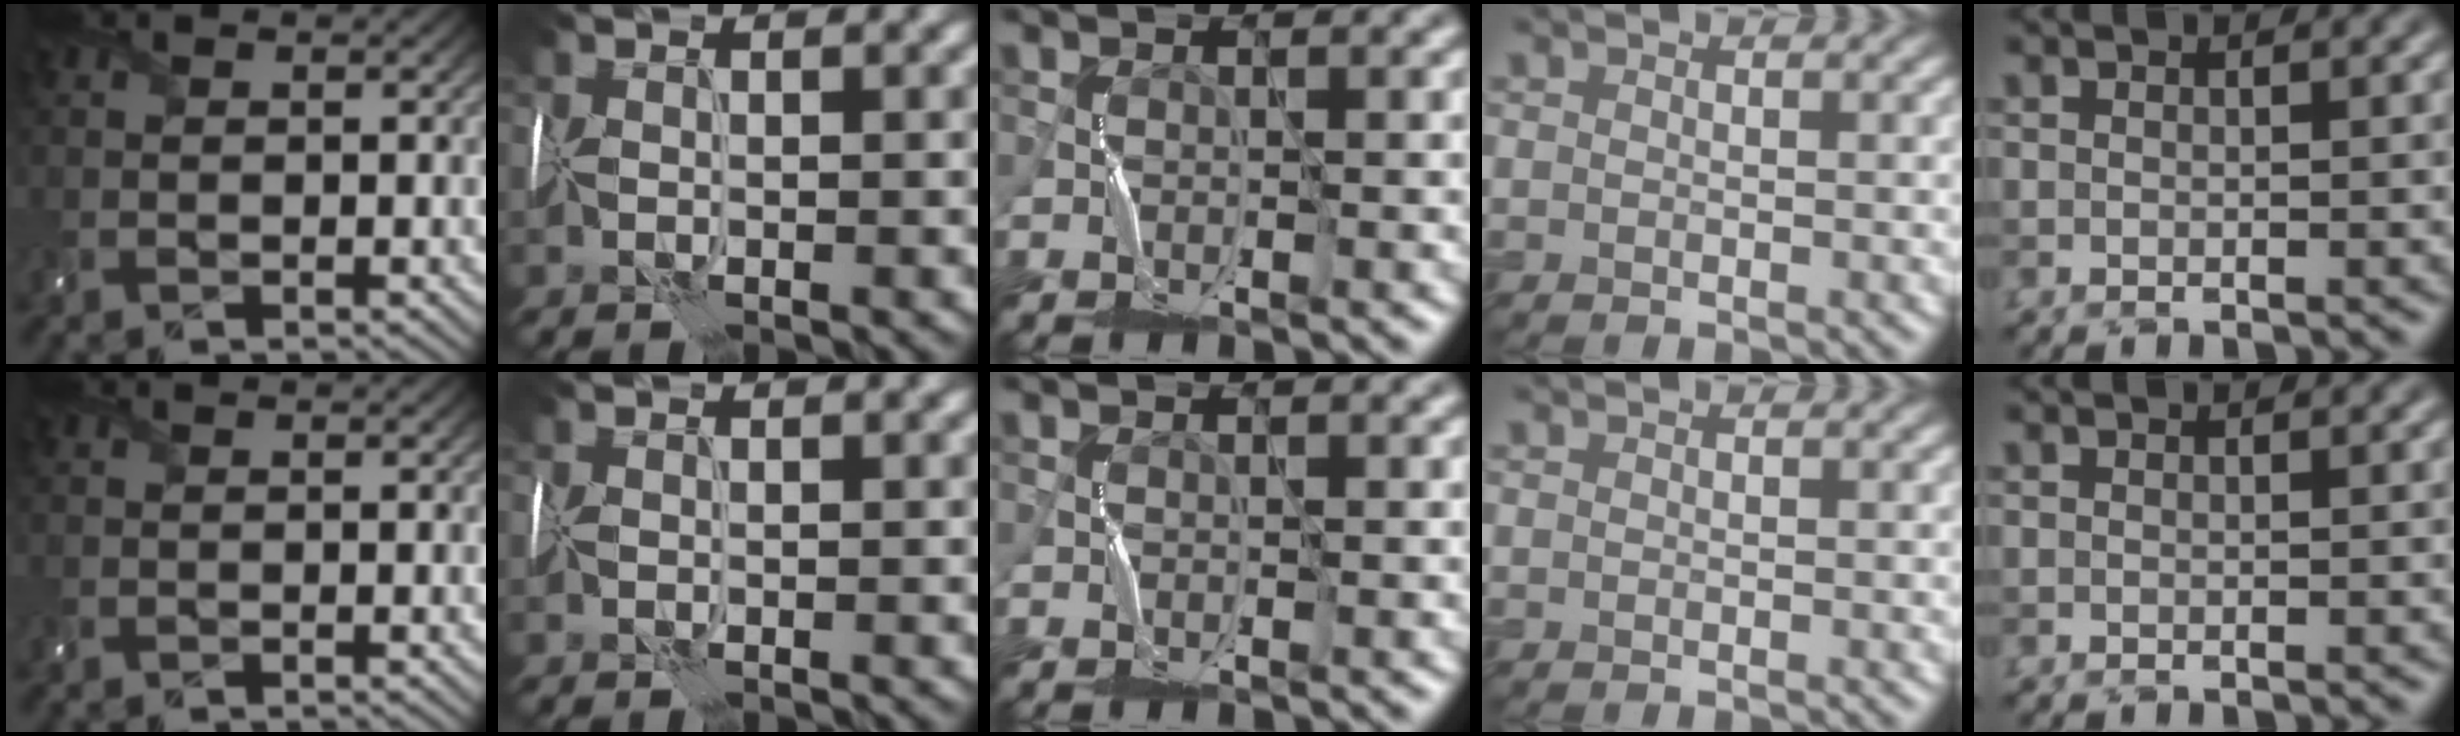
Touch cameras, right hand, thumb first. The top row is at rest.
{}